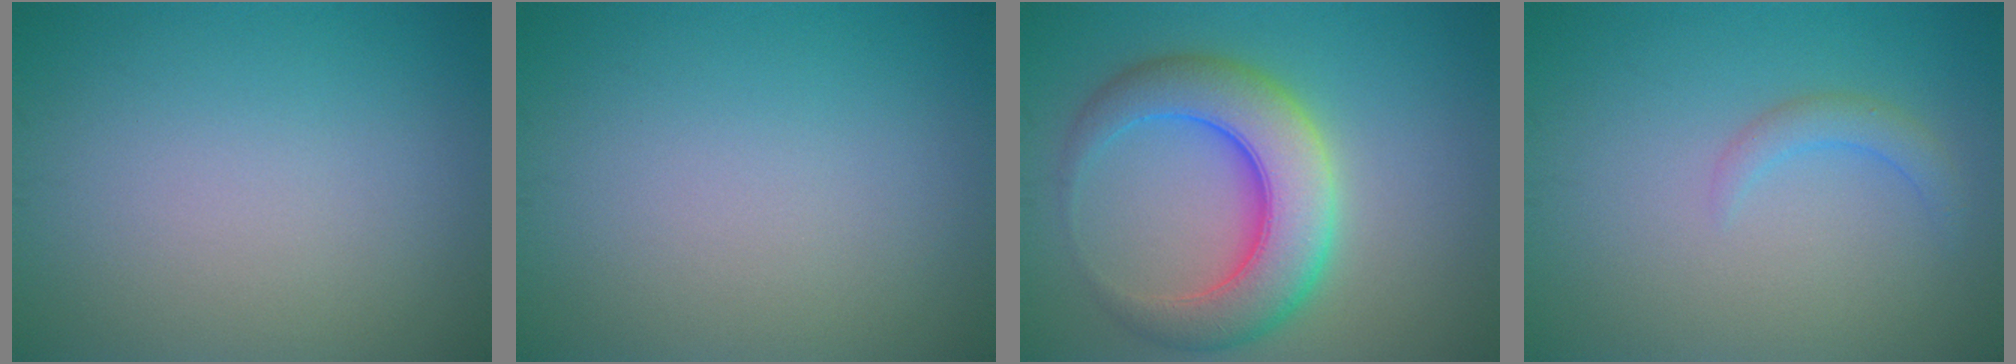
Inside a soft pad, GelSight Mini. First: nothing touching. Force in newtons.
{"total": 0.0}
{"total": 8.0, "press": 8.0, "slide": 0.1}
{"total": 1.6, "press": 1.6, "slide": 0.2}